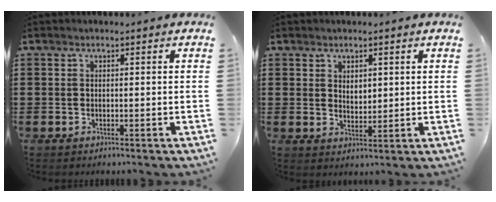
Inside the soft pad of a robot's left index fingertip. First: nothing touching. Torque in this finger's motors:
{"motor_torque": [0.14, -0.09, 0.08, 0.06]}